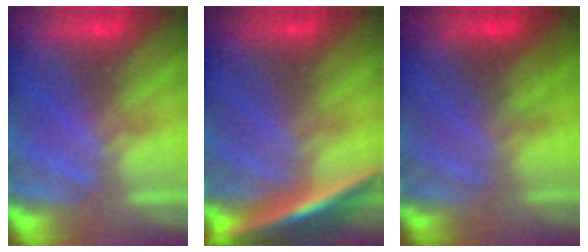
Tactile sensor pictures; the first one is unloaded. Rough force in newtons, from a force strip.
{"total": 7.0}
{"total": 1.7}